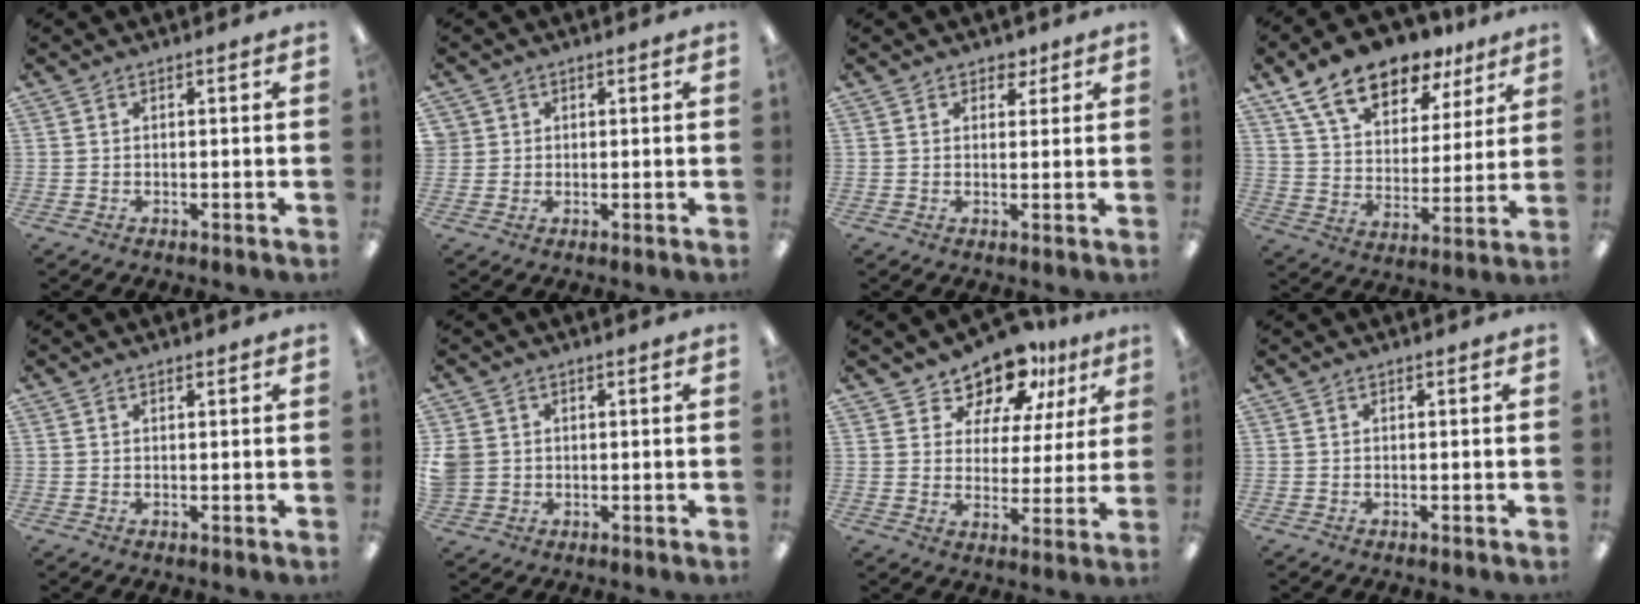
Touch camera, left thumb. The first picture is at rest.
{"total": 2.3, "force": [0.8, 2.2, -0.2], "torque": [0.005, 0.001, 0.012]}
{"total": 3.1, "force": [2.1, 2.2, 0.7], "torque": [0.006, -0.007, 0.034]}
{"total": 15.2, "force": [11.3, 7.5, 6.8], "torque": [-0.126, -0.060, 0.205]}
{"total": 0.6, "force": [0.5, 0.3, 0.2], "torque": [0.003, -0.002, 0.008]}
{"total": 4.7, "force": [0.4, 4.5, 1.3], "torque": [-0.021, 0.009, 0.011]}
{"total": 11.9, "force": [9.8, 5.8, 3.6], "torque": [-0.066, -0.071, 0.180]}
{"total": 0.0}